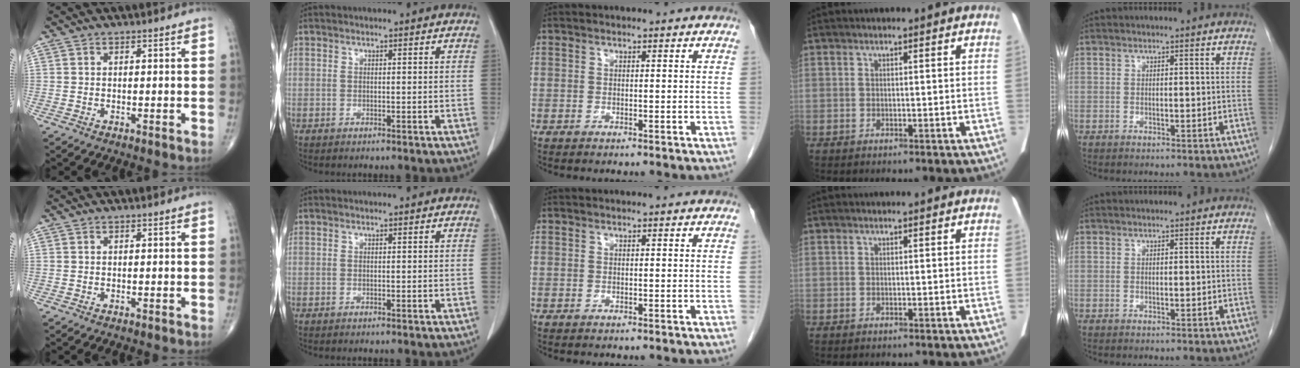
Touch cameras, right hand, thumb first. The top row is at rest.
{}